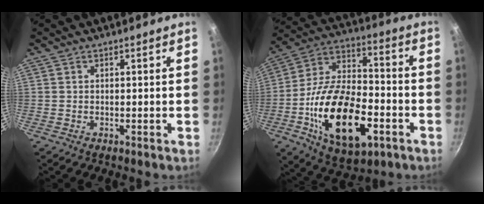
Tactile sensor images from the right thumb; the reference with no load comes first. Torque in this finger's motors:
{"motor_torque": [-0.01, 1.22, 1.33, -1.44, 0.24]}